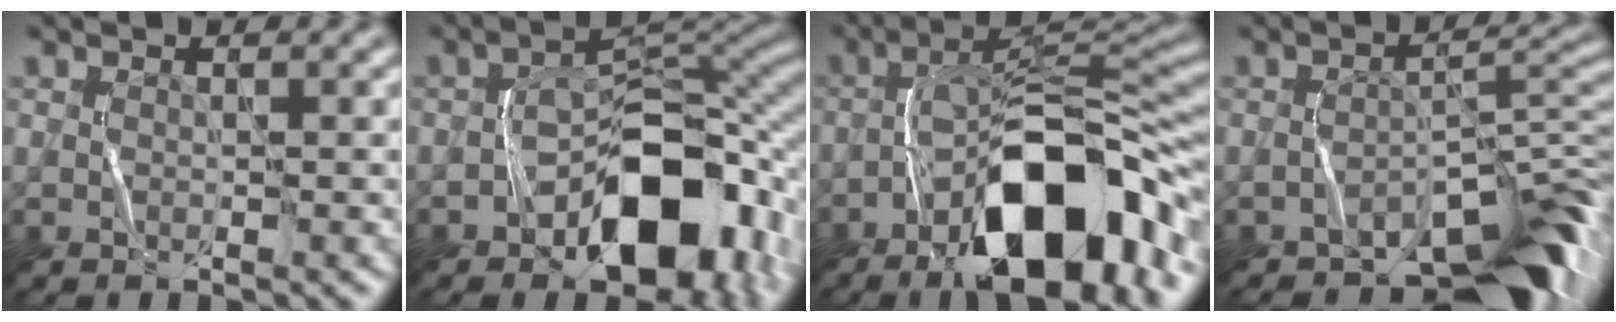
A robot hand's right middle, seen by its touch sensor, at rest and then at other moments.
{"total": 10.4, "force": [-4.7, 6.0, 7.1], "torque": [-0.081, 0.027, -0.076]}
{"total": 13.5, "force": [-7.2, 4.7, 10.5], "torque": [-0.152, 0.026, -0.120]}
{"total": 8.6, "force": [-6.4, 3.1, 4.7], "torque": [-0.040, 0.008, -0.106]}